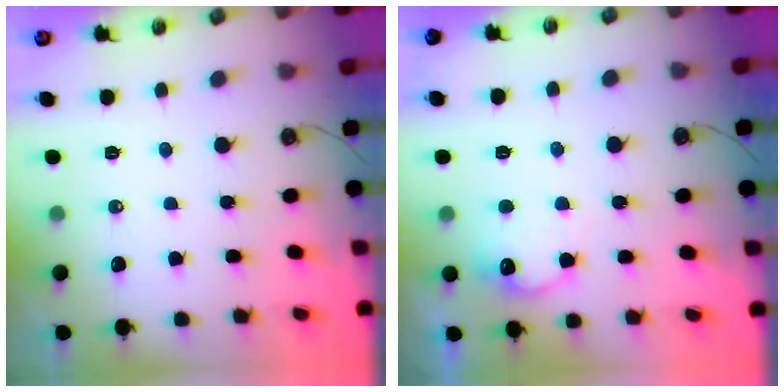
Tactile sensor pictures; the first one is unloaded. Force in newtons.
{"total": 10.5, "press": 10.5, "slide": 0.3}